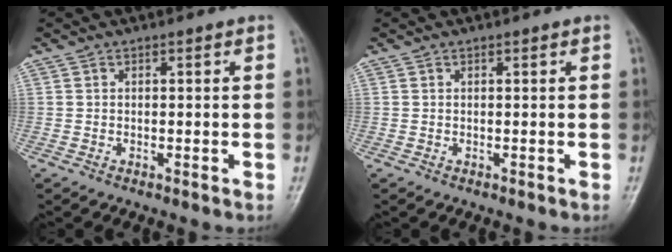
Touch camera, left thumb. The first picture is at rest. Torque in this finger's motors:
{"motor_torque": [-0.01, 0.04, 0.07, -0.03, 0.00]}